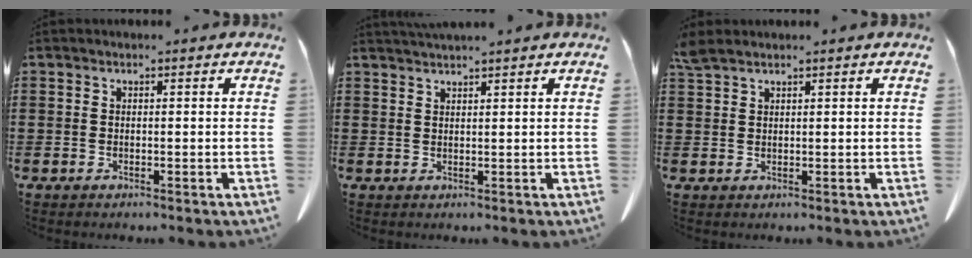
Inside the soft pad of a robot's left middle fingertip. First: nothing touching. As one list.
[{"total": 1.5, "force": [1.4, -0.1, 0.3], "torque": [-0.009, 0.000, 0.028]}, {"total": 2.1, "force": [1.8, 0.4, 1.0], "torque": [-0.025, -0.002, 0.036]}]